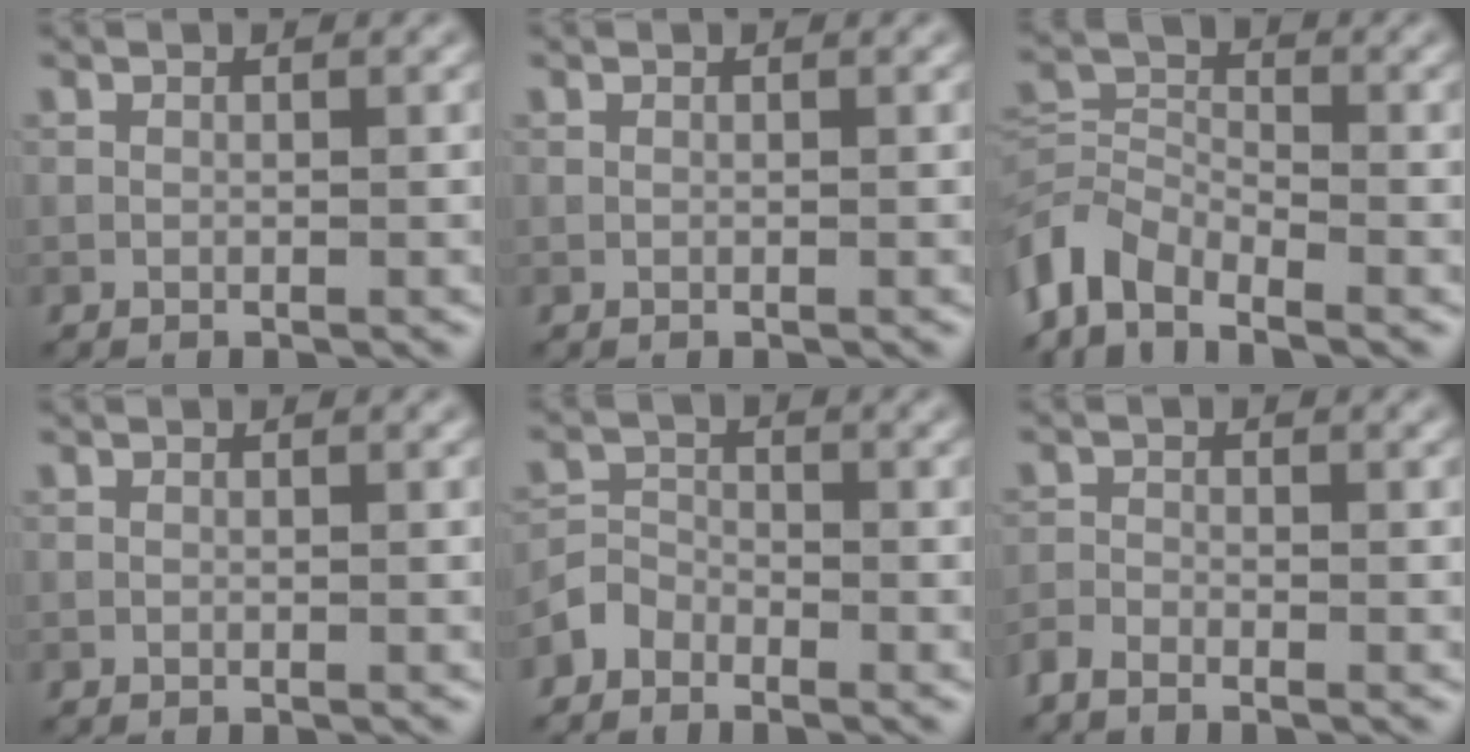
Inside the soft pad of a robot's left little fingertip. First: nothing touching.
{"total": 0.0}
{"total": 5.3, "force": [-4.0, 2.5, 2.5], "torque": [-0.047, -0.004, -0.094]}
{"total": 0.0}
{"total": 2.2, "force": [-1.9, 1.1, 0.2], "torque": [-0.005, 0.007, -0.047]}
{"total": 1.7, "force": [-1.6, 0.3, 0.5], "torque": [-0.014, -0.005, -0.043]}